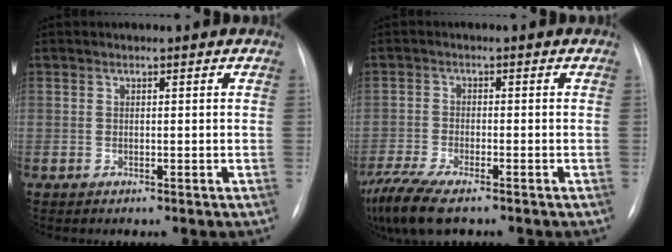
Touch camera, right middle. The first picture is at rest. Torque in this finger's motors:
{"motor_torque": [1.07, -1.07, 0.24, 0.10]}